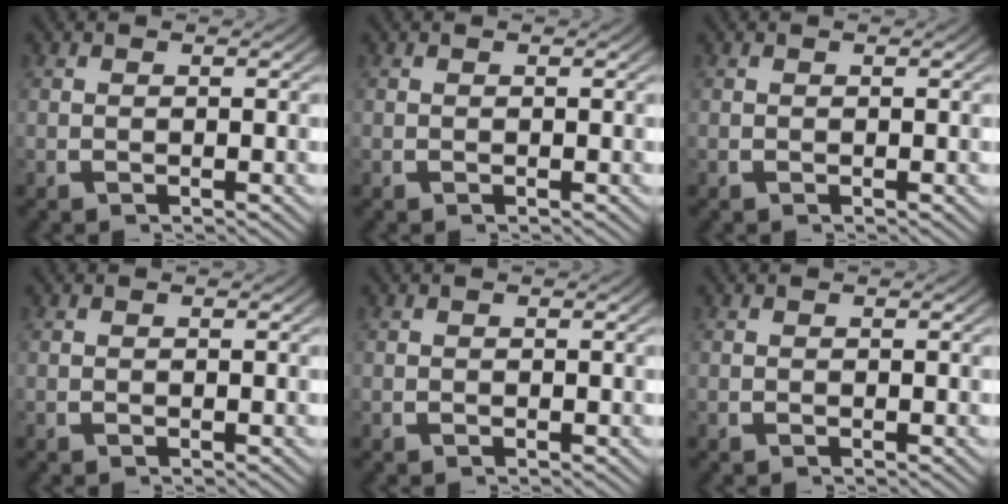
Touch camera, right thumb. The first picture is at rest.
{"total": 0.0}
{"total": 0.0}
{"total": 0.0}
{"total": 0.0}
{"total": 0.0}